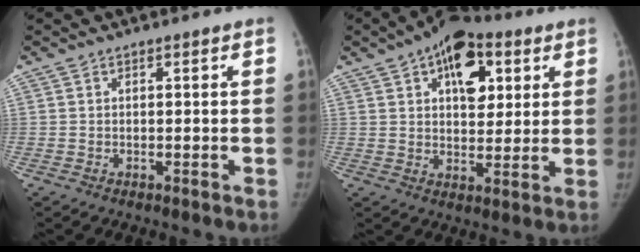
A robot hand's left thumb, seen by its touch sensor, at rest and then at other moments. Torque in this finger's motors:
{"motor_torque": [0.40, 0.26, 1.15, -0.49, 0.19]}